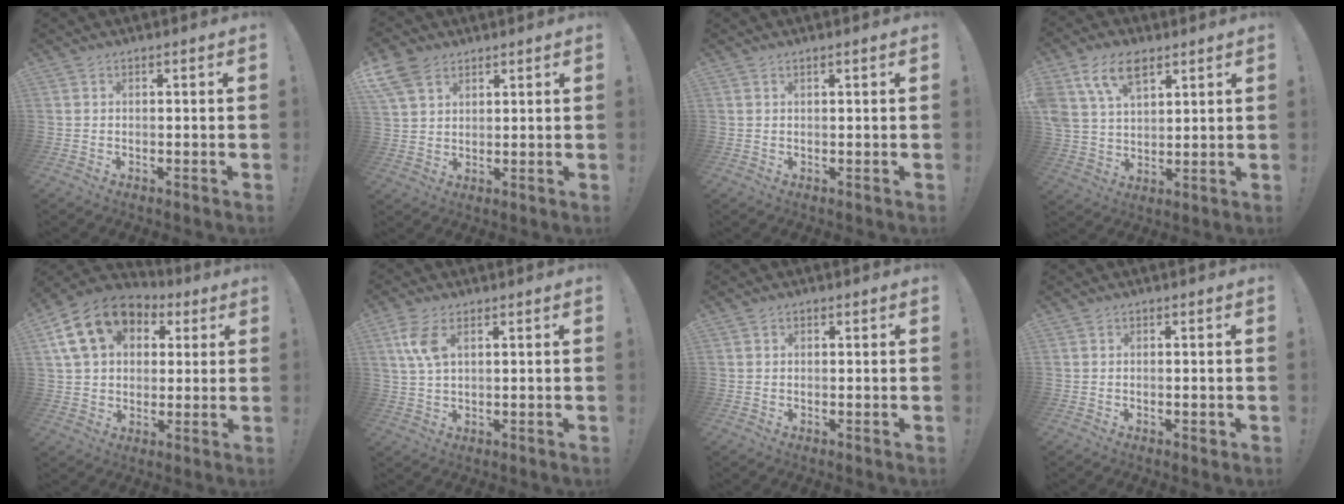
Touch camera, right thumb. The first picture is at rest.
{"total": 9.1, "force": [5.6, 5.7, 4.2], "torque": [-0.090, -0.020, 0.112]}
{"total": 0.8, "force": [0.6, -0.1, 0.6], "torque": [-0.009, -0.001, 0.009]}
{"total": 12.2, "force": [7.1, 7.2, 6.9], "torque": [-0.135, -0.017, 0.138]}
{"total": 17.4, "force": [6.9, 12.6, 9.8], "torque": [-0.151, -0.013, 0.133]}
{"total": 7.1, "force": [2.8, 3.4, 5.6], "torque": [-0.118, -0.005, 0.051]}
{"total": 0.6, "force": [0.2, 0.5, 0.2], "torque": [-0.002, 0.000, 0.003]}
{"total": 0.7, "force": [0.0, 0.4, 0.6], "torque": [-0.007, 0.000, 0.001]}